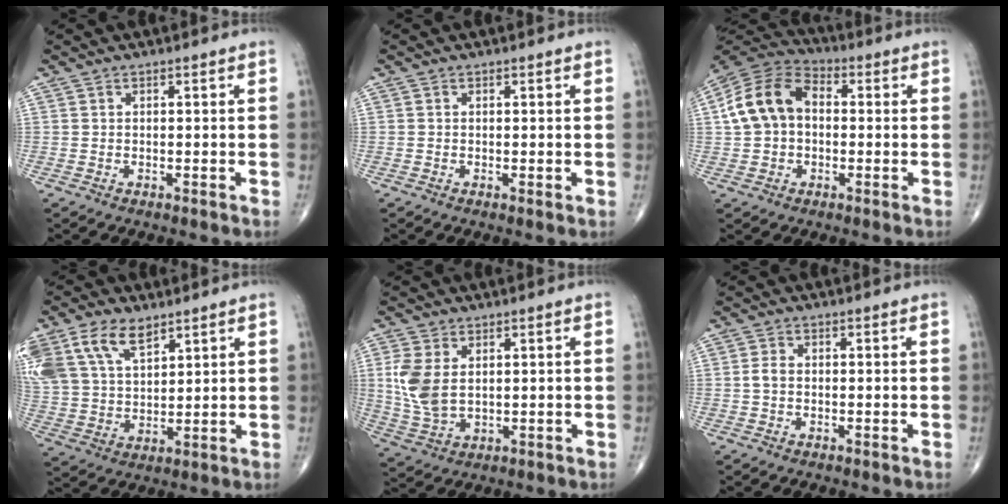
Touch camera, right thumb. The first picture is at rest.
{"total": 0.5, "force": [0.0, 0.2, 0.5], "torque": [-0.012, -0.003, -0.002]}
{"total": 12.7, "force": [0.8, 9.3, 8.6], "torque": [-0.153, 0.034, 0.002]}
{"total": 16.7, "force": [9.2, 9.6, 10.1], "torque": [-0.219, -0.004, 0.182]}
{"total": 8.6, "force": [1.6, 5.4, 6.6], "torque": [-0.144, -0.007, 0.045]}
{"total": 1.8, "force": [-0.2, 1.2, 1.3], "torque": [-0.027, 0.004, -0.007]}